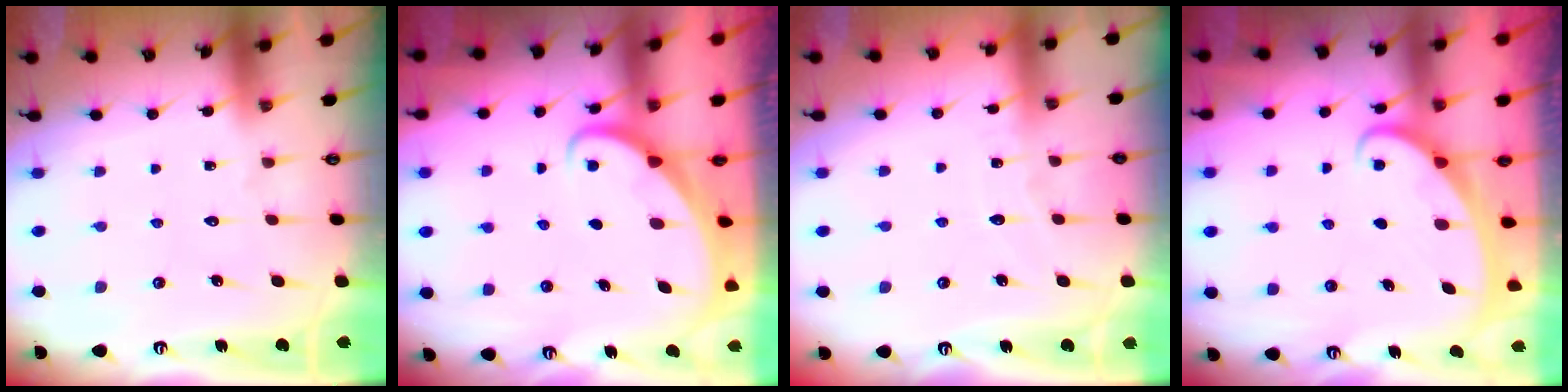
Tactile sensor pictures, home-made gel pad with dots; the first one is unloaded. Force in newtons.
{"total": 2.0, "press": 2.0, "slide": 0.2}
{"total": 3.4, "press": 3.4, "slide": 0.3}
{"total": 2.1, "press": 2.1, "slide": 0.4}